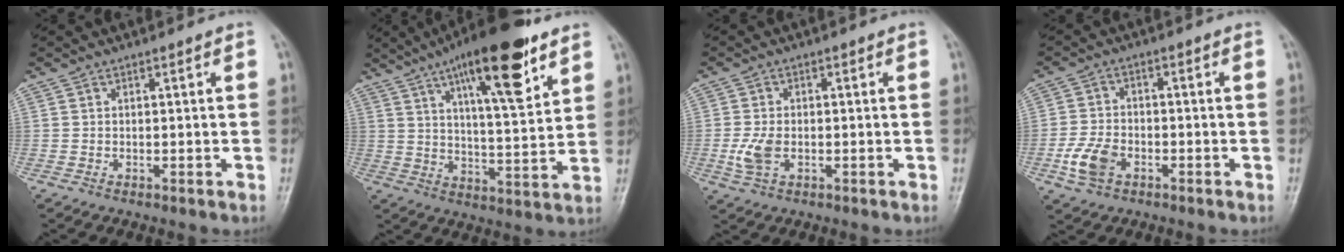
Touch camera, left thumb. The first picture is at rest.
{"total": 18.7, "force": [10.4, 5.0, 14.7], "torque": [-0.205, -0.039, 0.163]}
{"total": 4.7, "force": [-1.0, 2.8, 3.6], "torque": [-0.081, 0.001, -0.019]}
{"total": 6.6, "force": [-2.8, 4.3, 4.1], "torque": [-0.081, 0.010, -0.055]}